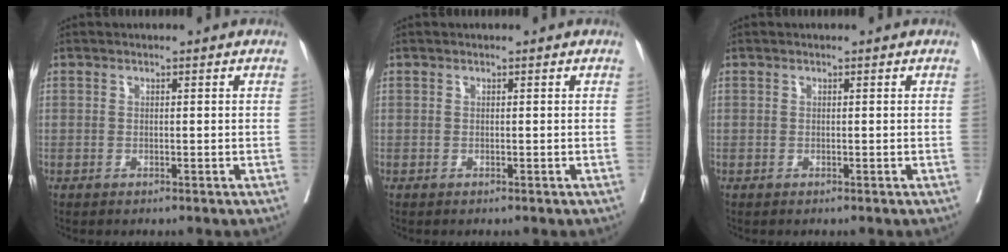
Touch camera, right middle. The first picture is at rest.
{"total": 0.0}
{"total": 0.0}